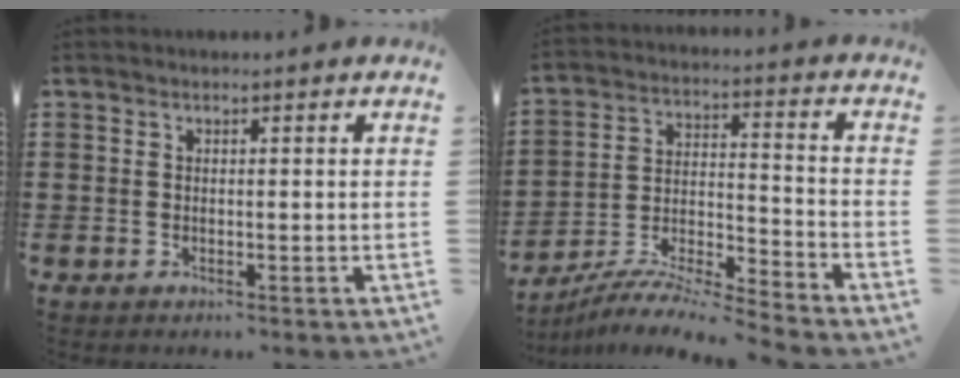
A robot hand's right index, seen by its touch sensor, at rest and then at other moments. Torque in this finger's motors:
{"motor_torque": [1.08, 1.06, 0.13, 0.01]}